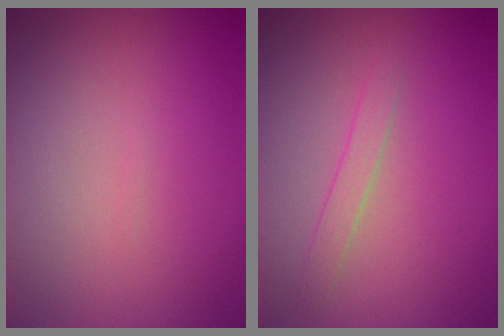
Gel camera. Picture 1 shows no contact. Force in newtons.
{"total": 1.2, "press": 1.2, "slide": 0.1}